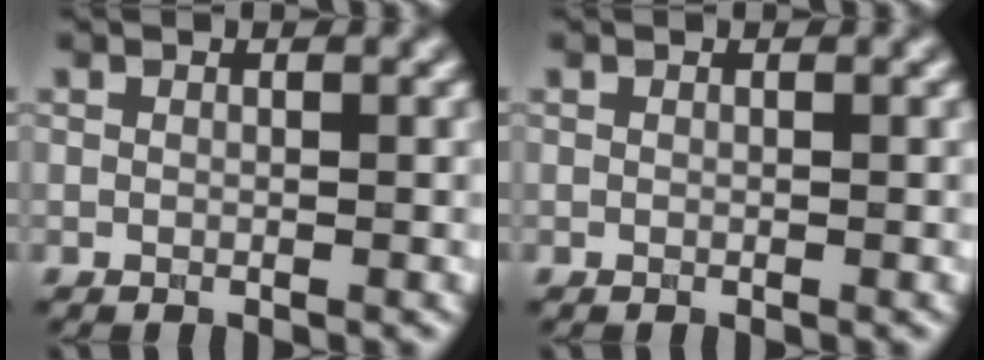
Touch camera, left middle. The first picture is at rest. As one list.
[{"total": 0.0}]